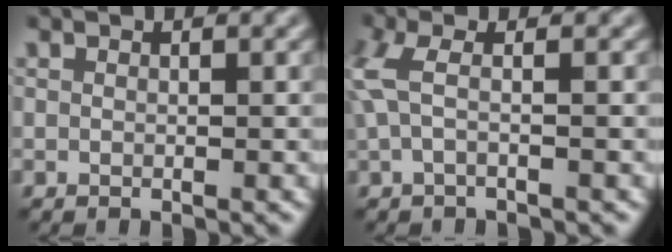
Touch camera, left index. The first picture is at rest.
{"total": 2.8, "force": [0.3, 0.8, 2.7], "torque": [-0.069, 0.005, -0.002]}